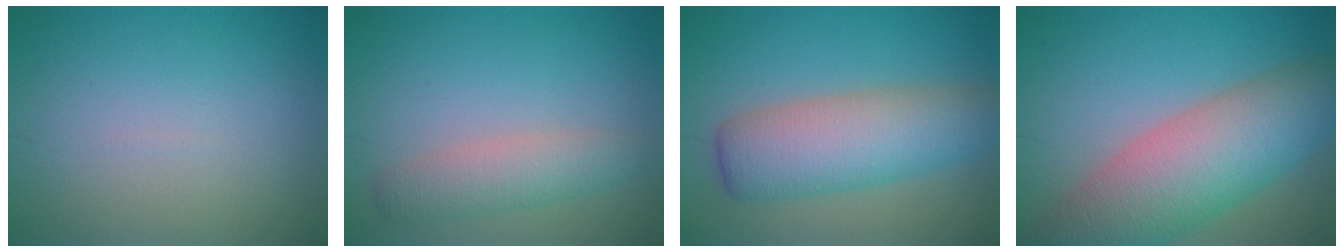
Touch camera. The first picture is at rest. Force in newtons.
{"total": 3.2, "press": 3.2, "slide": 0.1}
{"total": 7.1, "press": 7.1, "slide": 0.3}
{"total": 10.3, "press": 10.2, "slide": 0.6}